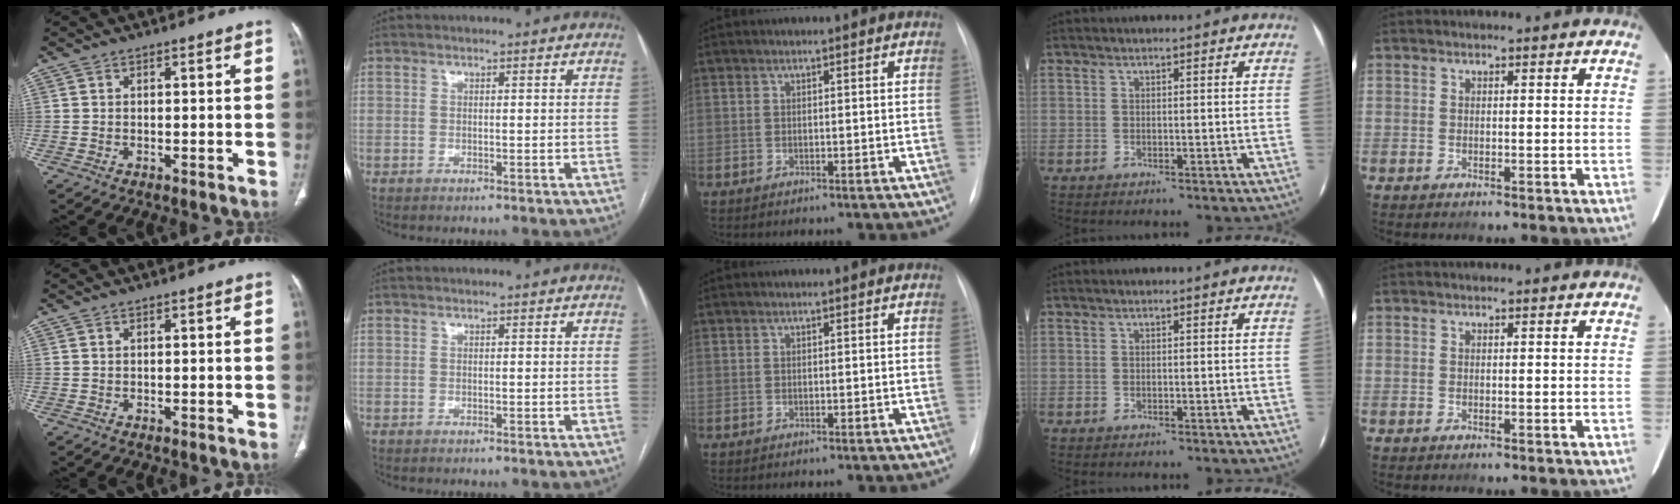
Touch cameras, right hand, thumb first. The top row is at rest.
{}